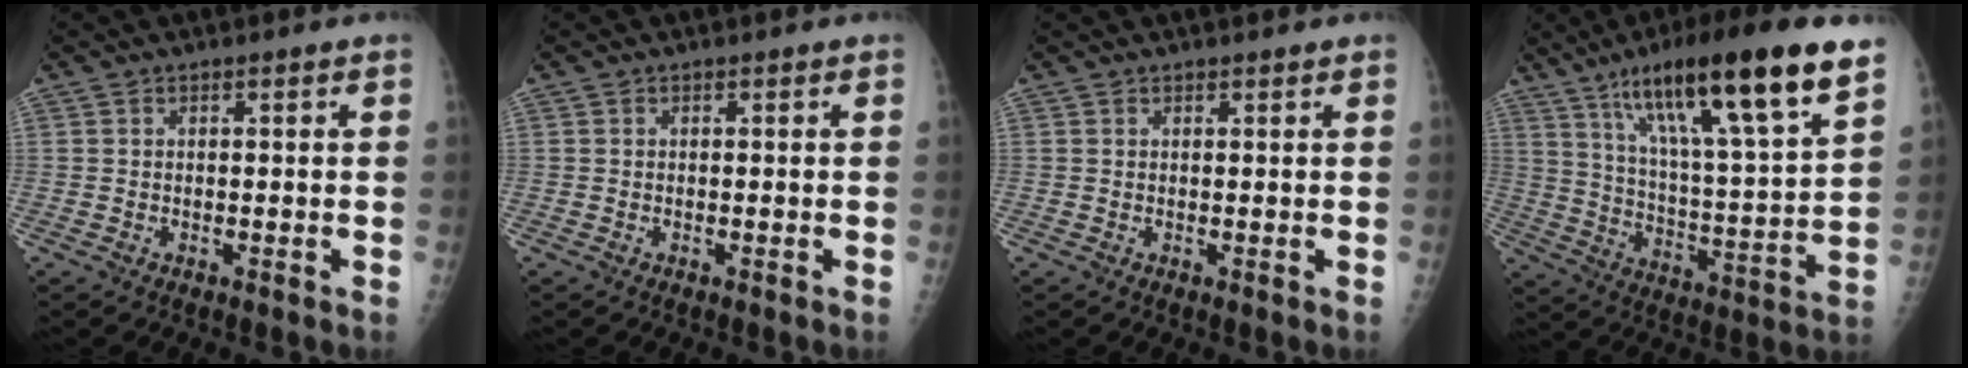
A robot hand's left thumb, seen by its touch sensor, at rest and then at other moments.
{"total": 0.0}
{"total": 1.3, "force": [1.1, 0.2, 0.6], "torque": [0.000, 0.005, 0.017]}
{"total": 24.4, "force": [14.6, 4.0, 19.1], "torque": [-0.298, -0.041, 0.244]}